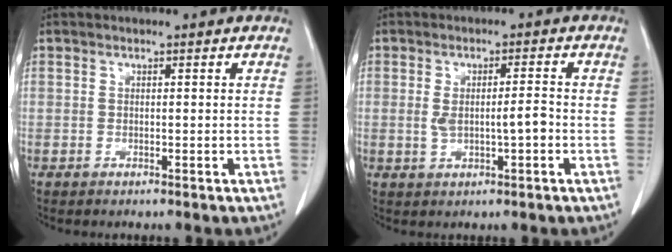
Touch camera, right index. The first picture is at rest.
{"total": 4.4, "force": [-0.5, 1.1, 4.3], "torque": [-0.079, 0.008, -0.001]}